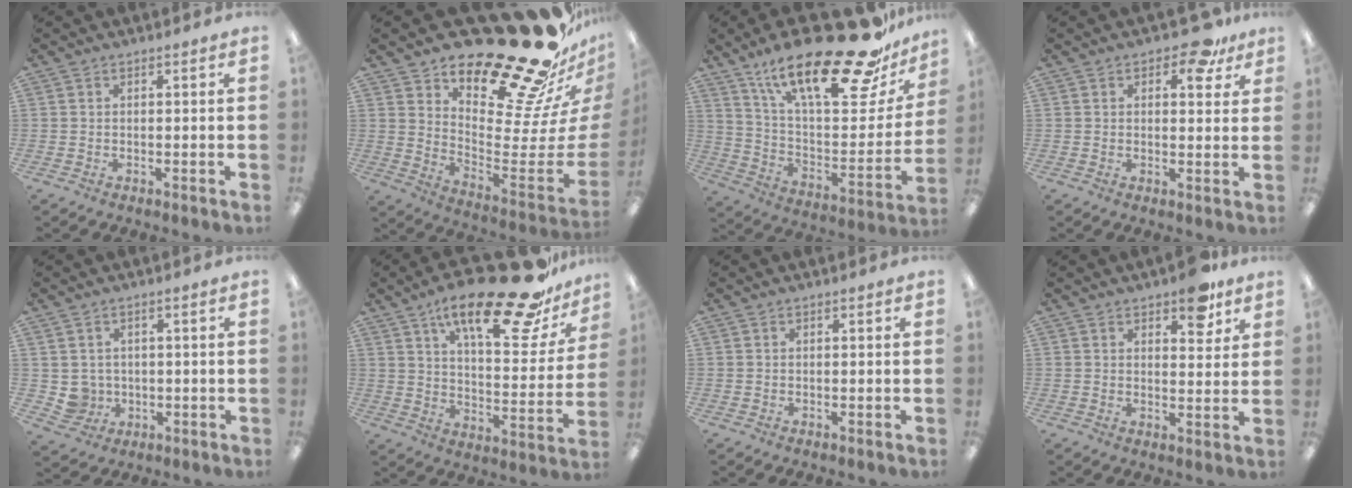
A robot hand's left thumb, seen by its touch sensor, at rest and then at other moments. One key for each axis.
{"total": 27.0, "fx": 22.4, "fy": 8.4, "fz": 12.6, "tx": -0.123, "ty": -0.198, "tz": 0.384}
{"total": 27.3, "fx": 19.0, "fy": 8.8, "fz": 17.5, "tx": -0.265, "ty": -0.122, "tz": 0.314}
{"total": 8.1, "fx": 4.7, "fy": 4.0, "fz": 5.2, "tx": -0.056, "ty": -0.018, "tz": 0.075}
{"total": 4.2, "fx": 0.7, "fy": 4.1, "fz": 0.6, "tx": -0.022, "ty": 0.001, "tz": 0.014}
{"total": 24.3, "fx": 16.8, "fy": 7.0, "fz": 16.1, "tx": -0.239, "ty": -0.105, "tz": 0.270}
{"total": 0.0}
{"total": 7.2, "fx": 5.1, "fy": 3.1, "fz": 4.0, "tx": -0.042, "ty": -0.025, "tz": 0.085}